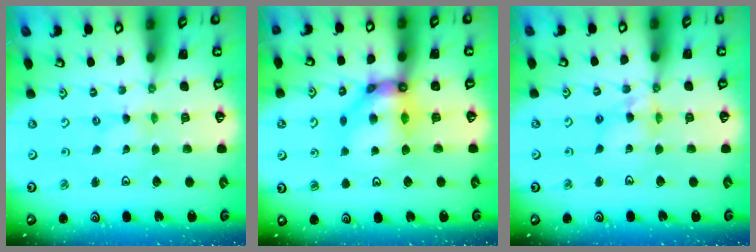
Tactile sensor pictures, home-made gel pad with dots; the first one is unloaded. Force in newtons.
{"total": 11.8, "press": 11.7, "slide": 1.1}
{"total": 7.9, "press": 7.9, "slide": 0.6}